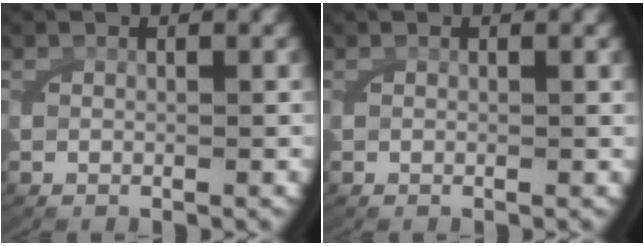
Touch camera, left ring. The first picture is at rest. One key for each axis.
{"total": 0.0}